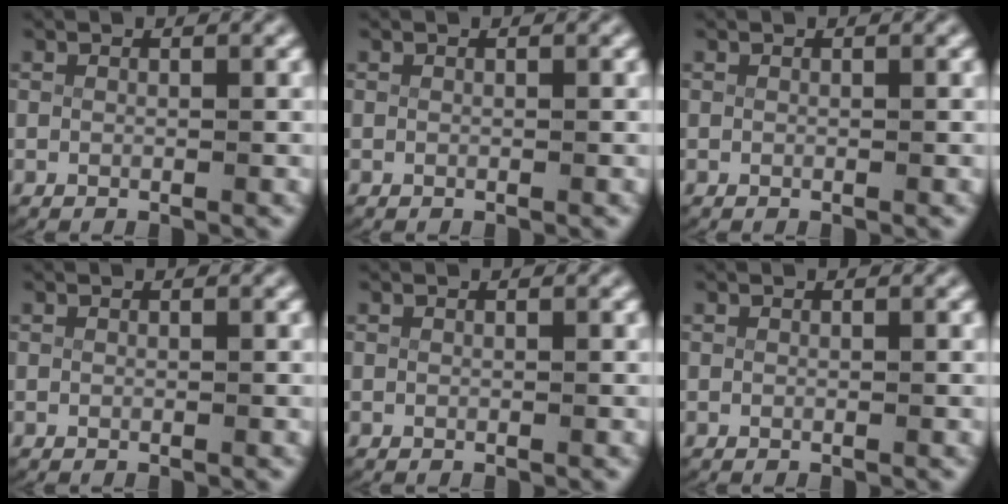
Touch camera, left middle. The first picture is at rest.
{"total": 0.0}
{"total": 0.0}
{"total": 0.0}
{"total": 0.0}
{"total": 0.0}